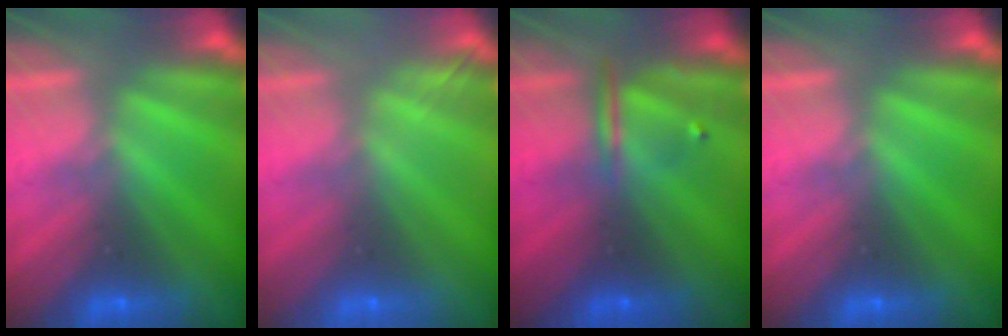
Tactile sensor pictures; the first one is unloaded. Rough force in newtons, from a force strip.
{"total": 2.1}
{"total": 3.2}
{"total": 0.0}